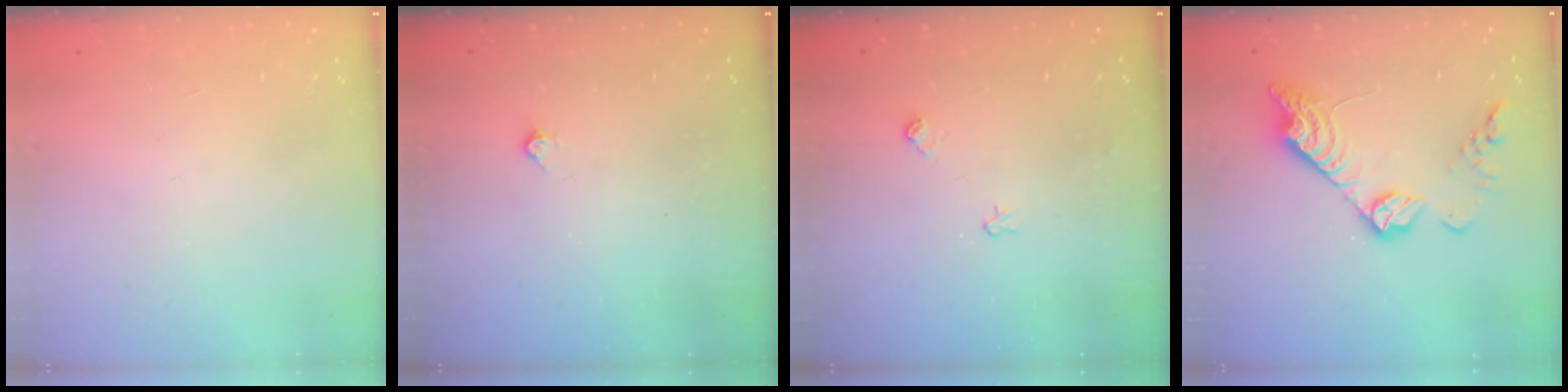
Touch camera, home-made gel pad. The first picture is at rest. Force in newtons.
{"total": 2.2, "press": 2.2, "slide": 0.4}
{"total": 5.0, "press": 5.0, "slide": 0.8}
{"total": 13.5, "press": 13.5, "slide": 0.7}